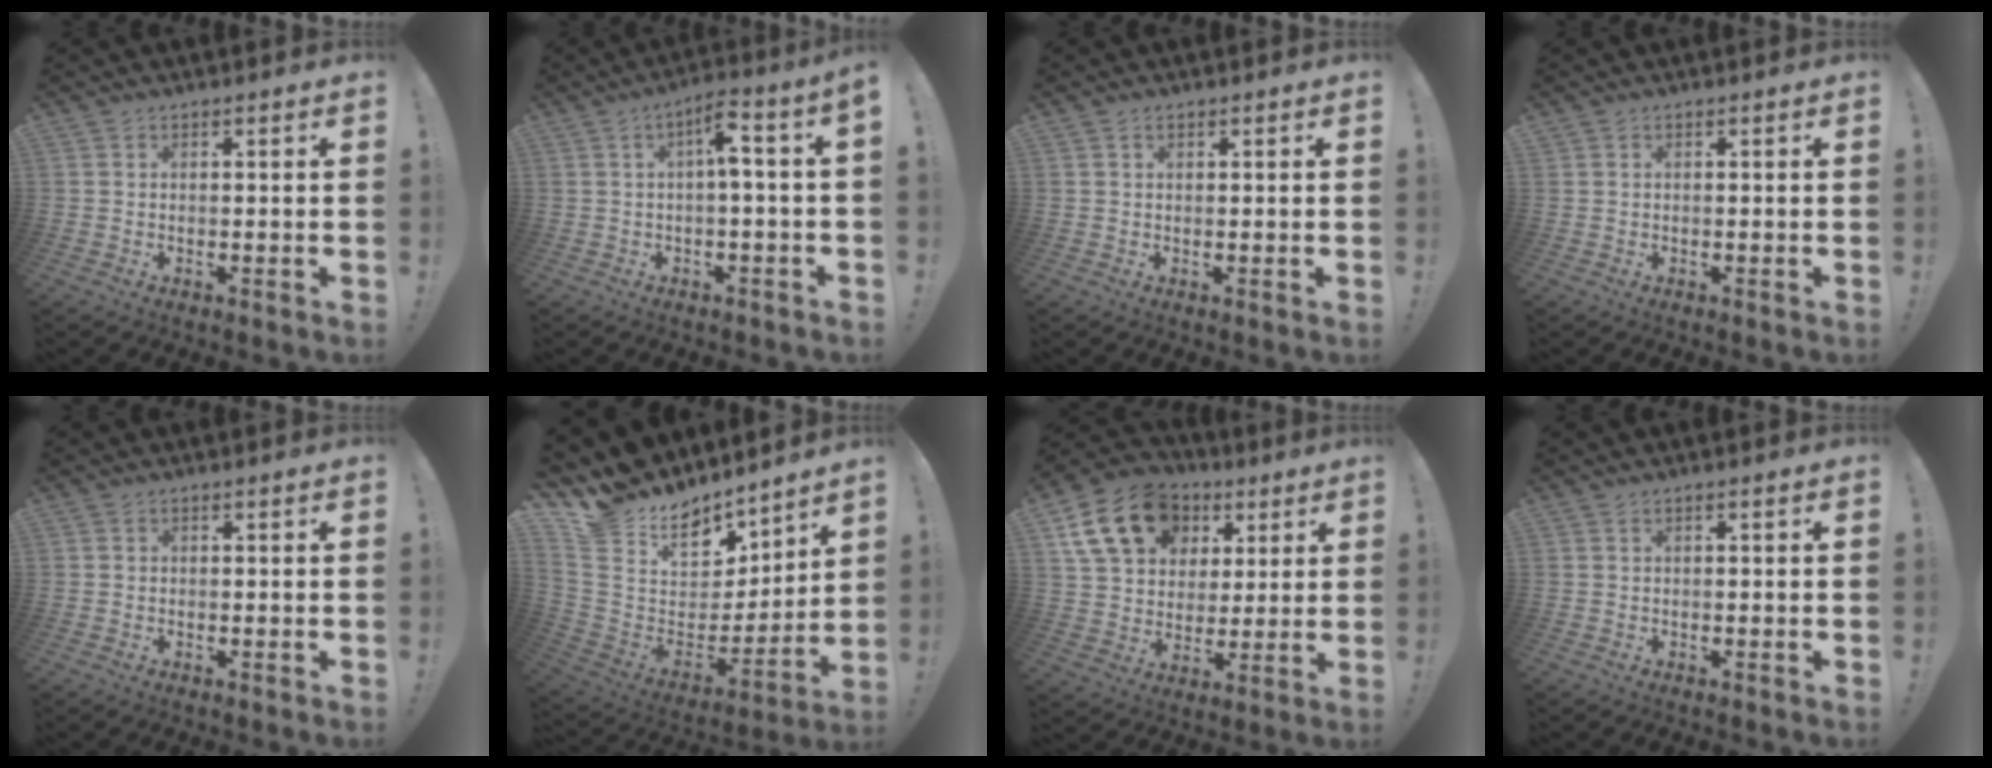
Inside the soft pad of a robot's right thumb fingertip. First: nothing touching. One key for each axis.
{"total": 6.2, "fx": 0.0, "fy": 0.7, "fz": 6.2, "tx": -0.093, "ty": -0.005, "tz": -0.005}
{"total": 0.5, "fx": 0.3, "fy": 0.4, "fz": 0.2, "tx": -0.001, "ty": 0.001, "tz": 0.005}
{"total": 0.0}
{"total": 0.6, "fx": -0.2, "fy": 0.5, "fz": 0.0, "tx": 0.000, "ty": 0.003, "tz": -0.004}
{"total": 15.5, "fx": 13.0, "fy": 7.9, "fz": 3.0, "tx": -0.062, "ty": -0.114, "tz": 0.260}
{"total": 19.1, "fx": 8.2, "fy": 14.4, "fz": 9.6, "tx": -0.152, "ty": -0.024, "tz": 0.166}
{"total": 0.0}